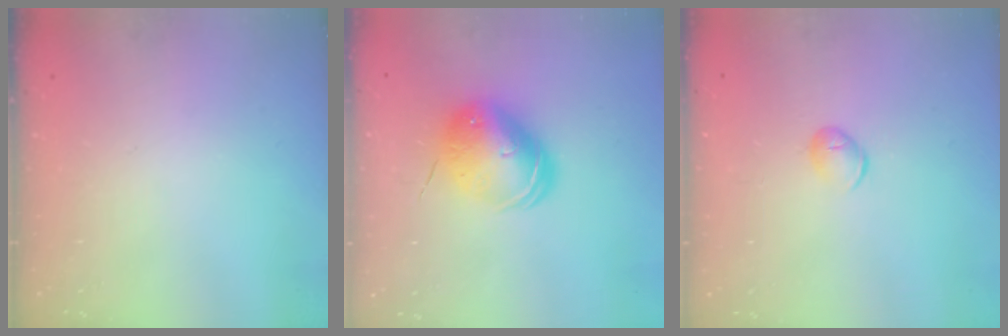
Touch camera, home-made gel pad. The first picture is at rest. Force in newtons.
{"total": 11.2, "press": 11.1, "slide": 2.0}
{"total": 5.9, "press": 5.9, "slide": 0.9}